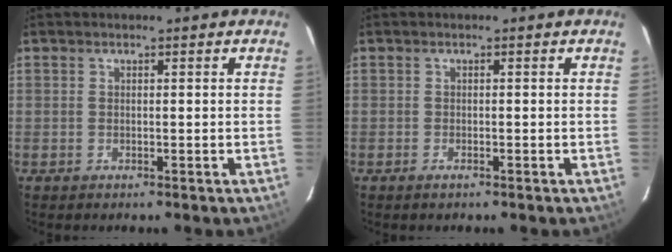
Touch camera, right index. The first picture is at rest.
{"total": 0.8, "force": [-0.6, 0.2, 0.4], "torque": [-0.010, -0.001, -0.011]}